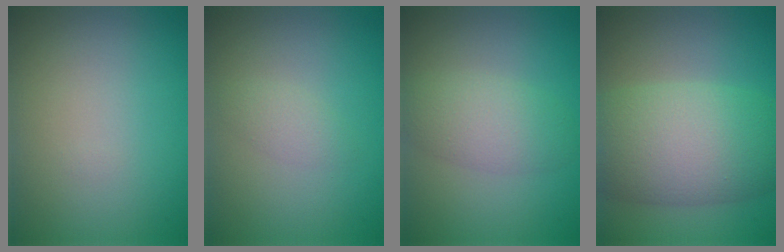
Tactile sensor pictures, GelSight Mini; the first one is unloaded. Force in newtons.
{"total": 1.3, "press": 1.3, "slide": 0.0}
{"total": 3.4, "press": 3.4, "slide": 0.2}
{"total": 9.5, "press": 9.5, "slide": 0.3}